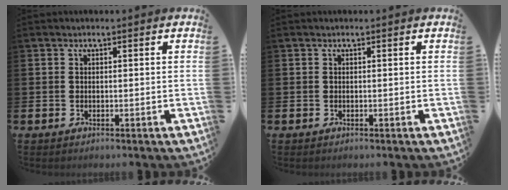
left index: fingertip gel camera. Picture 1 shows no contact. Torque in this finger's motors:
{"motor_torque": [-0.04, 0.02, -0.01, 0.00]}